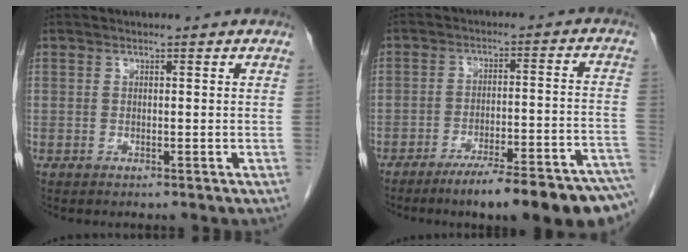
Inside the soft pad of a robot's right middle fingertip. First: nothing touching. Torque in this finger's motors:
{"motor_torque": [1.08, -1.06, 0.23, 0.07]}